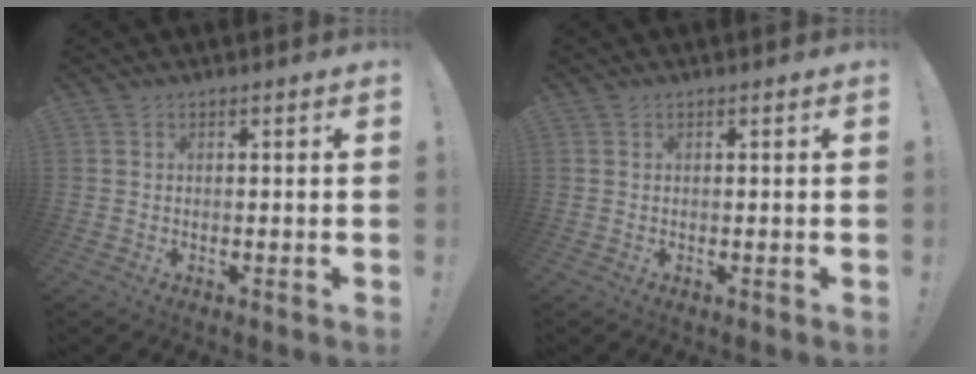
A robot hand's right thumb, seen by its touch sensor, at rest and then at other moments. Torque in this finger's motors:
{"motor_torque": [-0.09, 0.03, -0.06, 0.04, 0.04]}